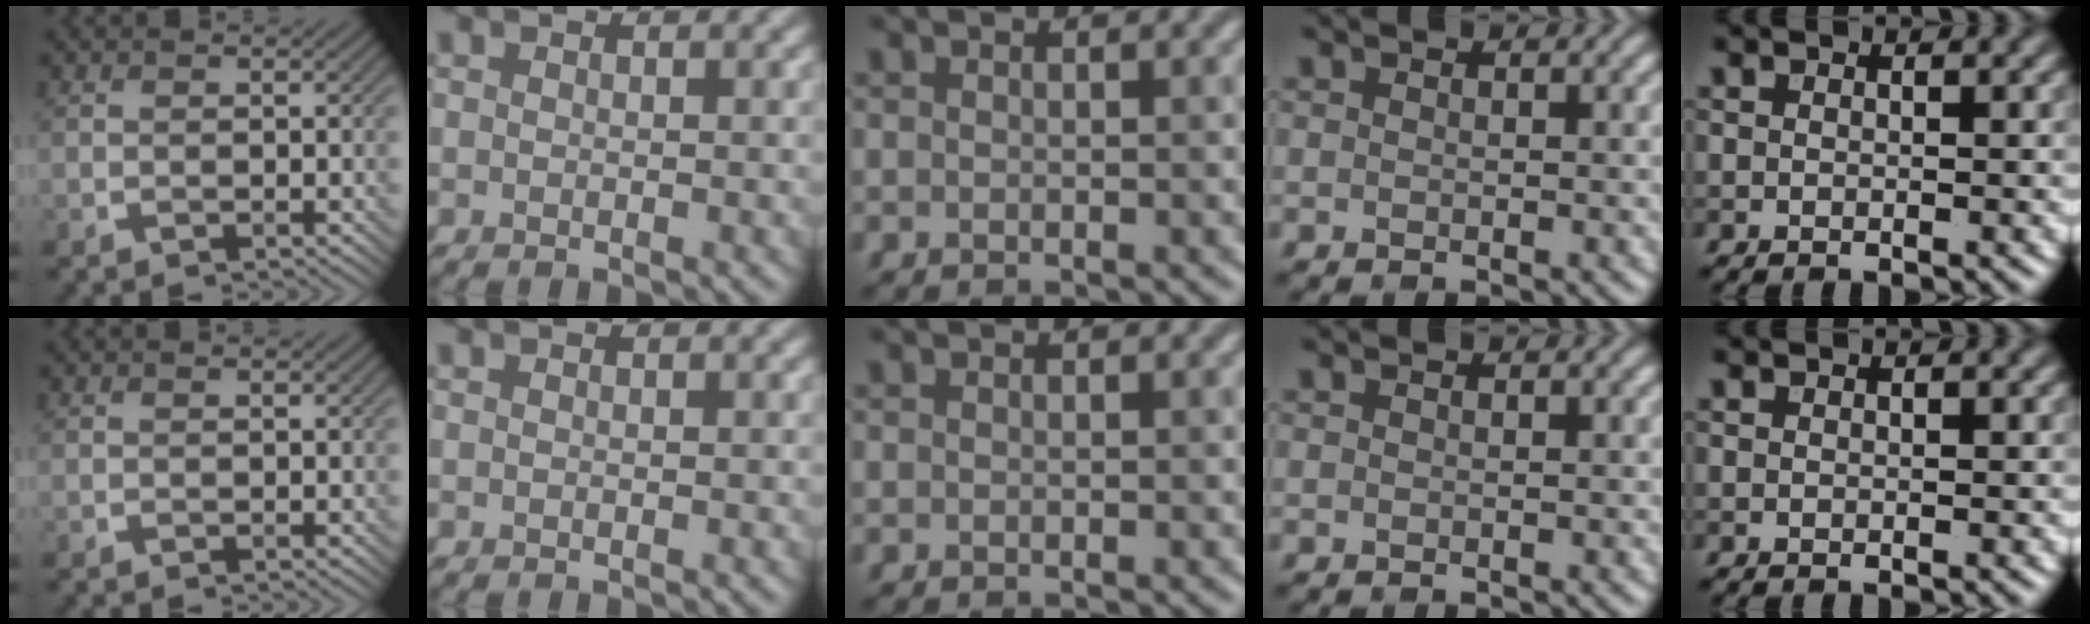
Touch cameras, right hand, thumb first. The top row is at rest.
{}